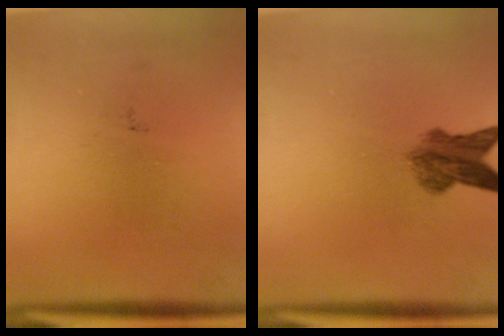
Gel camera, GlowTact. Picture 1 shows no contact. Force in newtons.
{"total": 5.1}